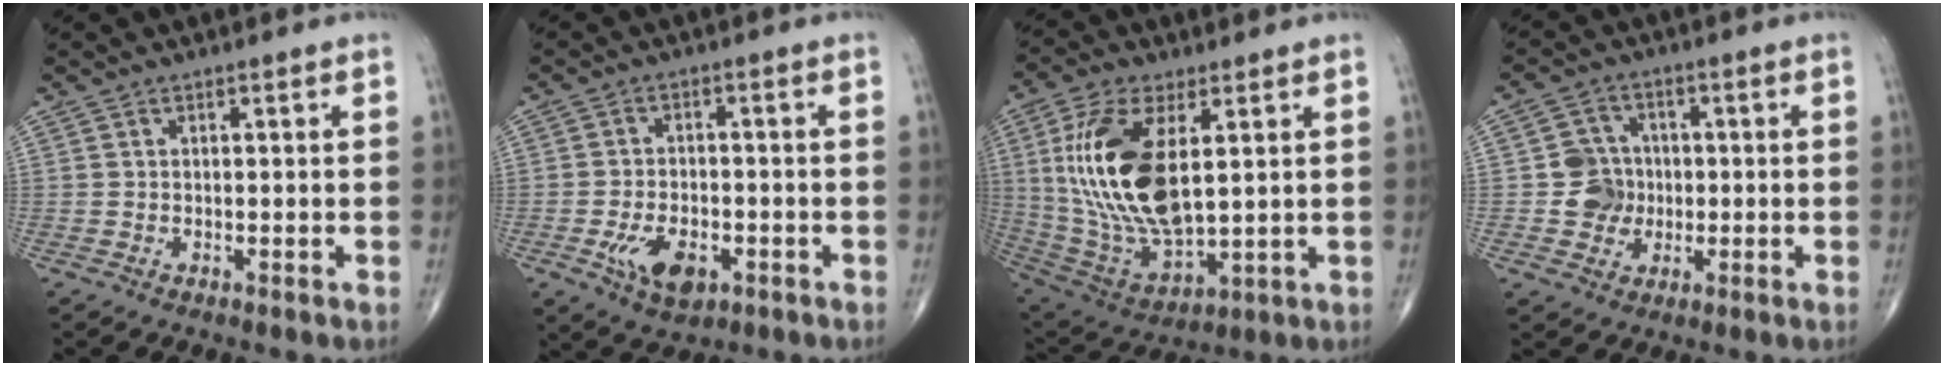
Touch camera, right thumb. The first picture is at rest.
{"total": 7.9, "force": [-3.0, 4.5, 5.7], "torque": [-0.091, 0.006, -0.045]}
{"total": 20.9, "force": [4.0, 9.7, 18.0], "torque": [-0.365, -0.024, 0.085]}
{"total": 6.3, "force": [-0.6, 6.0, 1.8], "torque": [0.000, 0.013, -0.013]}